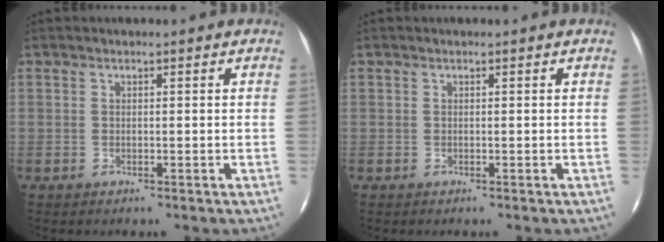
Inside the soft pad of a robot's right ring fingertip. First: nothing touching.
{"total": 0.0}